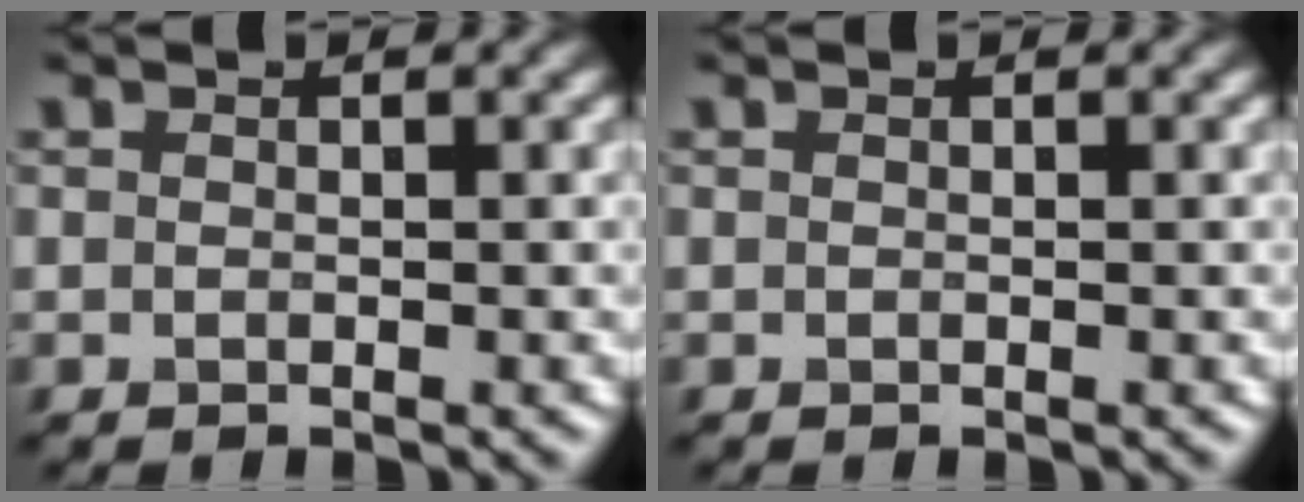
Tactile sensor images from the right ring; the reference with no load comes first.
{"total": 0.0}